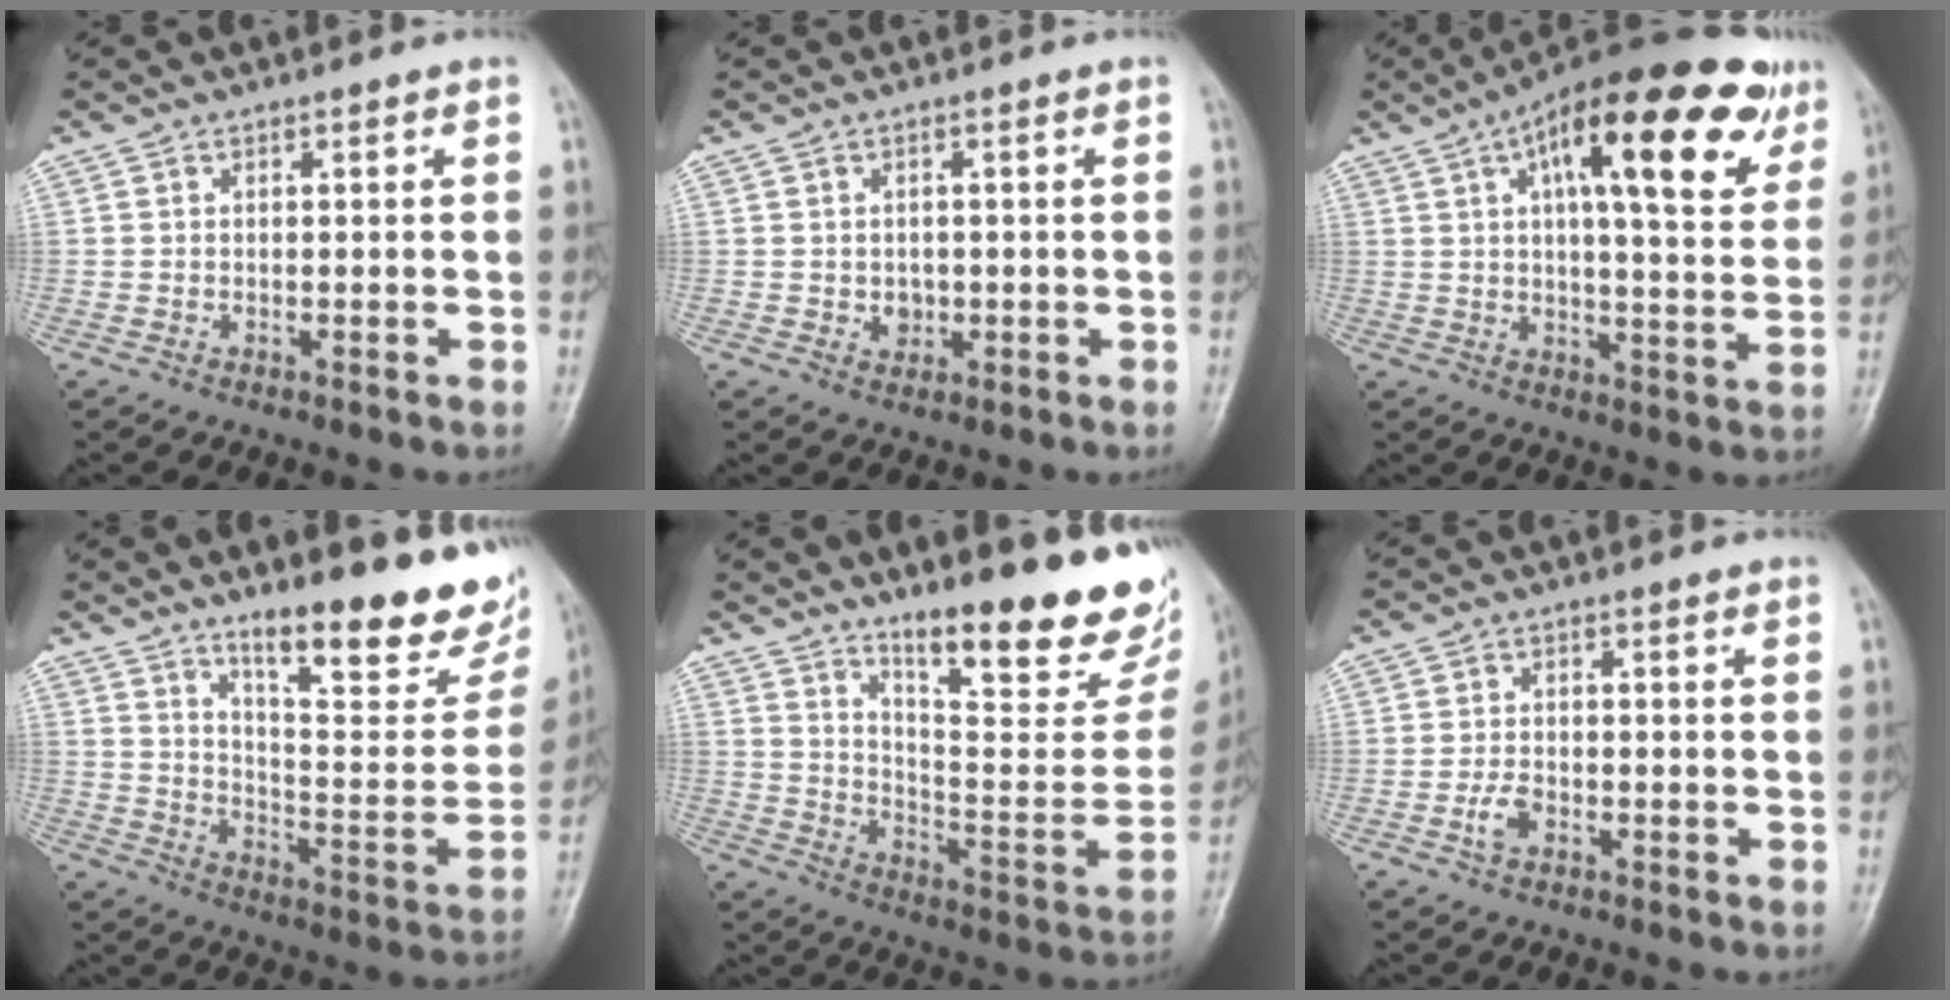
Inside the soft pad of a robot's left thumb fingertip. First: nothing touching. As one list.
[{"total": 2.4, "force": [-0.2, 2.1, 1.2], "torque": [-0.006, 0.001, 0.001]}, {"total": 23.7, "force": [10.8, 8.1, 19.5], "torque": [-0.265, -0.003, 0.151]}, {"total": 22.8, "force": [15.5, 6.3, 15.4], "torque": [-0.168, -0.093, 0.229]}, {"total": 25.5, "force": [17.4, 6.3, 17.6], "torque": [-0.210, -0.102, 0.255]}, {"total": 2.9, "force": [-1.3, 1.7, 2.0], "torque": [-0.039, 0.008, -0.026]}]